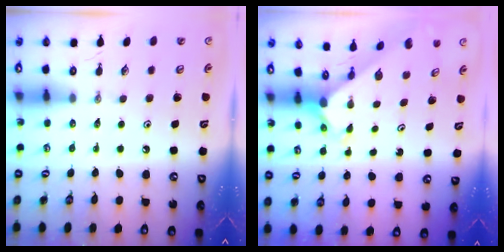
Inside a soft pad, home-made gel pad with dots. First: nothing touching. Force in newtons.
{"total": 2.4, "press": 2.4, "slide": 0.1}